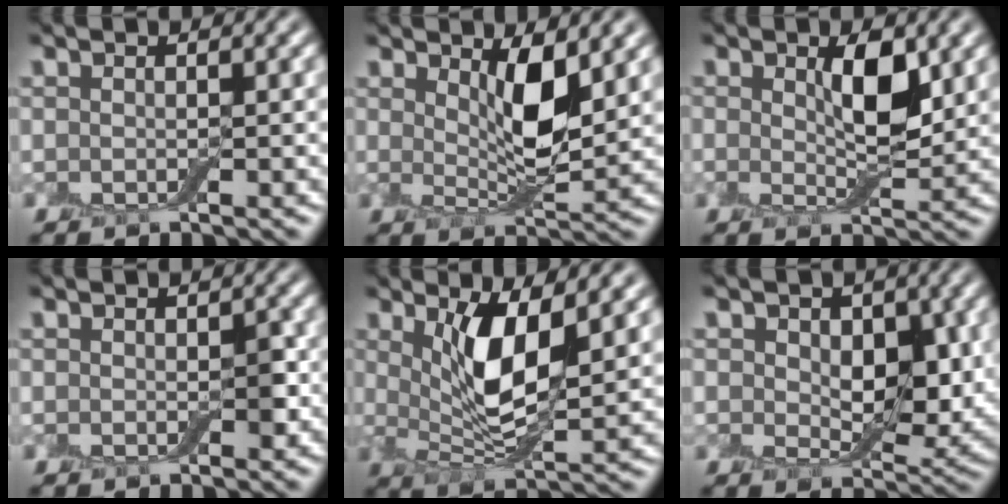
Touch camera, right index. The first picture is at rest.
{"total": 3.8, "force": [1.7, 0.8, 3.3], "torque": [-0.064, -0.010, 0.029]}
{"total": 2.9, "force": [1.0, 1.0, 2.5], "torque": [-0.046, -0.003, 0.019]}
{"total": 0.9, "force": [-0.3, 0.7, 0.5], "torque": [-0.006, -0.002, -0.005]}
{"total": 5.2, "force": [1.9, 1.6, 4.6], "torque": [-0.097, -0.008, 0.037]}
{"total": 5.6, "force": [1.3, 3.7, 4.0], "torque": [-0.055, -0.010, 0.018]}